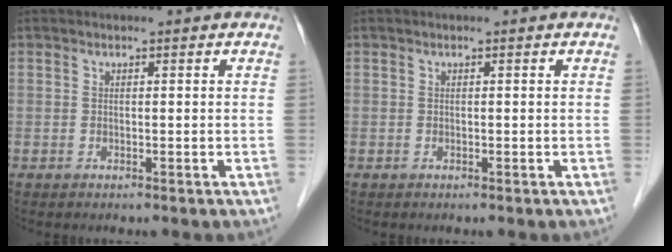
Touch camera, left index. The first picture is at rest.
{"total": 0.0}